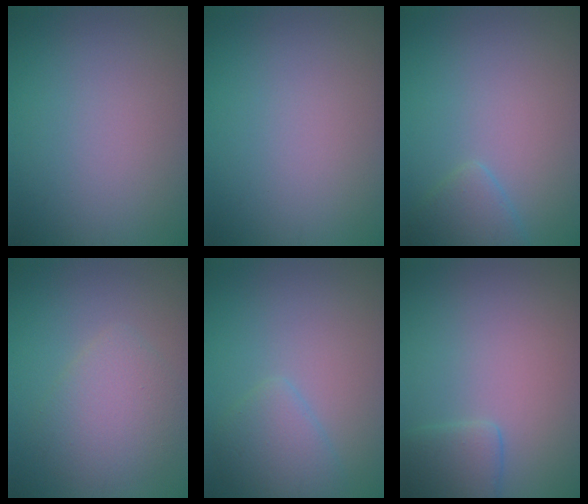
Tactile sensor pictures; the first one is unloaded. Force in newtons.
{"total": 0.0}
{"total": 2.1, "press": 2.1, "slide": 0.2}
{"total": 3.6, "press": 3.6, "slide": 0.2}
{"total": 2.6, "press": 2.6, "slide": 0.2}
{"total": 2.4, "press": 2.4, "slide": 0.2}